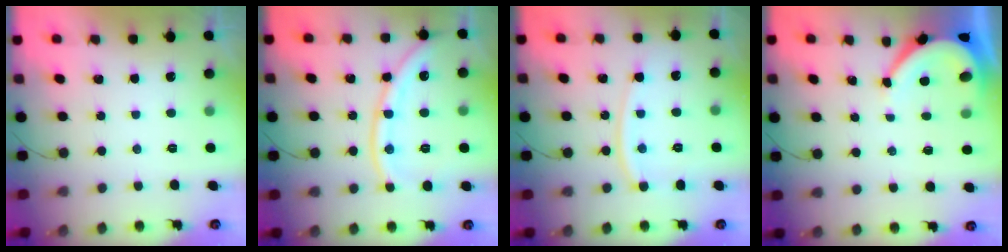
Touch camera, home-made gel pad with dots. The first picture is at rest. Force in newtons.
{"total": 13.0, "press": 12.9, "slide": 1.7}
{"total": 10.7, "press": 10.7, "slide": 1.1}
{"total": 5.3, "press": 5.2, "slide": 0.6}